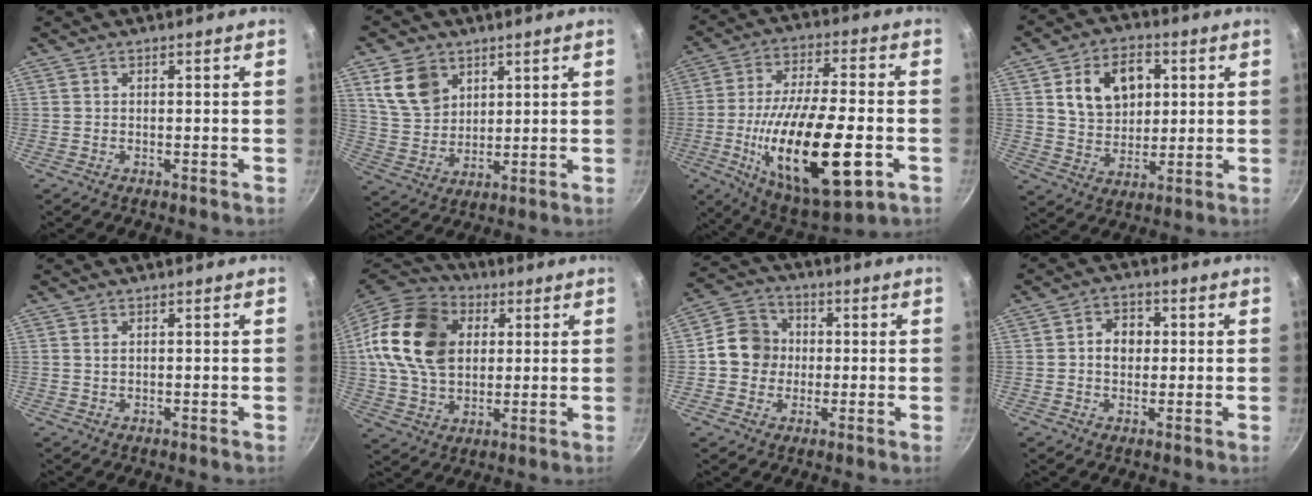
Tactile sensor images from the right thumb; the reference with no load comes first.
{"total": 10.2, "force": [4.7, 7.5, 5.0], "torque": [-0.068, -0.018, 0.103]}
{"total": 25.4, "force": [-6.9, 9.1, 22.7], "torque": [-0.383, 0.013, -0.106]}
{"total": 13.2, "force": [3.6, 9.7, 8.3], "torque": [-0.105, -0.003, 0.062]}
{"total": 1.1, "force": [0.4, 0.7, 0.7], "torque": [-0.013, 0.002, 0.009]}
{"total": 21.8, "force": [5.1, 15.8, 14.2], "torque": [-0.243, 0.010, 0.085]}
{"total": 9.5, "force": [-0.1, 8.6, 3.9], "torque": [-0.034, 0.017, -0.020]}
{"total": 5.9, "force": [0.5, 4.7, 3.4], "torque": [-0.024, 0.010, 0.001]}